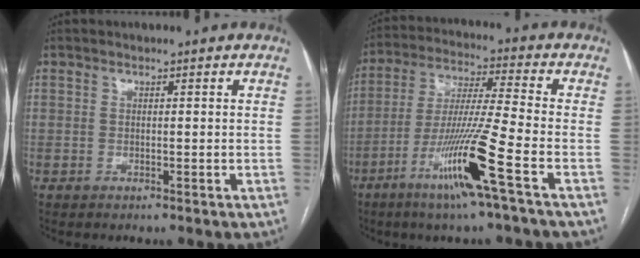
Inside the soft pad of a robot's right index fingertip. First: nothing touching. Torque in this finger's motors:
{"motor_torque": [1.74, -0.40, 0.95, 0.21]}